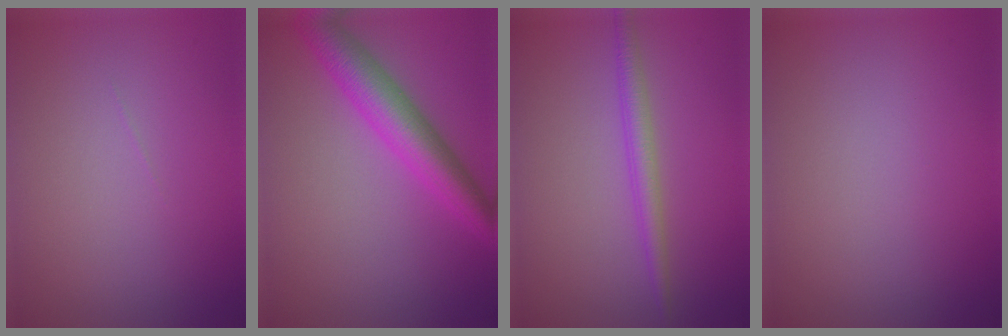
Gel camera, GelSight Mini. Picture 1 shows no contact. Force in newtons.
{"total": 5.5, "press": 5.5, "slide": 0.1}
{"total": 2.2, "press": 2.2, "slide": 0.1}
{"total": 0.0}